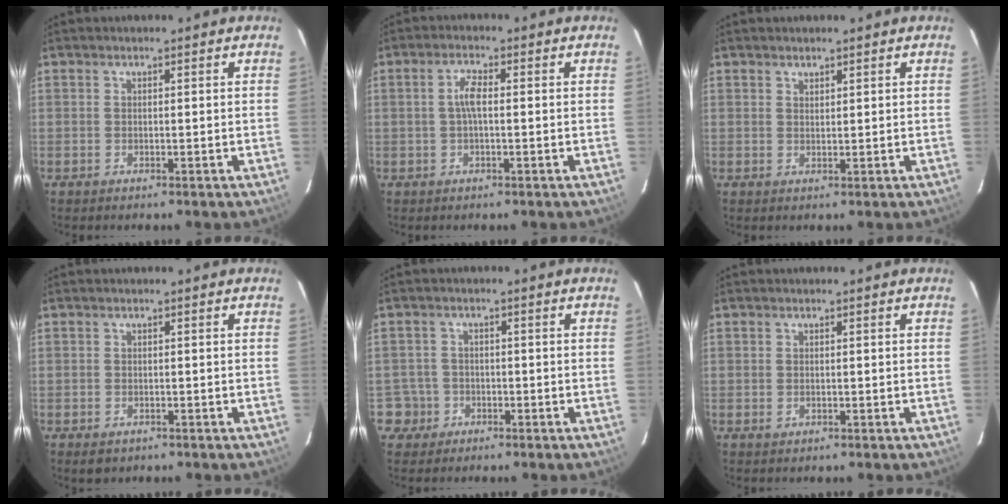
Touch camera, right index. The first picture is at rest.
{"total": 3.1, "force": [0.0, 0.9, 2.9], "torque": [-0.060, 0.006, 0.000]}
{"total": 1.0, "force": [0.9, 0.4, 0.2], "torque": [-0.004, 0.001, 0.017]}
{"total": 2.3, "force": [-1.3, 1.7, 0.8], "torque": [-0.018, -0.004, -0.016]}
{"total": 4.3, "force": [-1.7, 4.0, -0.3], "torque": [0.003, 0.024, -0.031]}
{"total": 0.8, "force": [-0.2, 0.7, 0.4], "torque": [-0.006, -0.001, -0.003]}